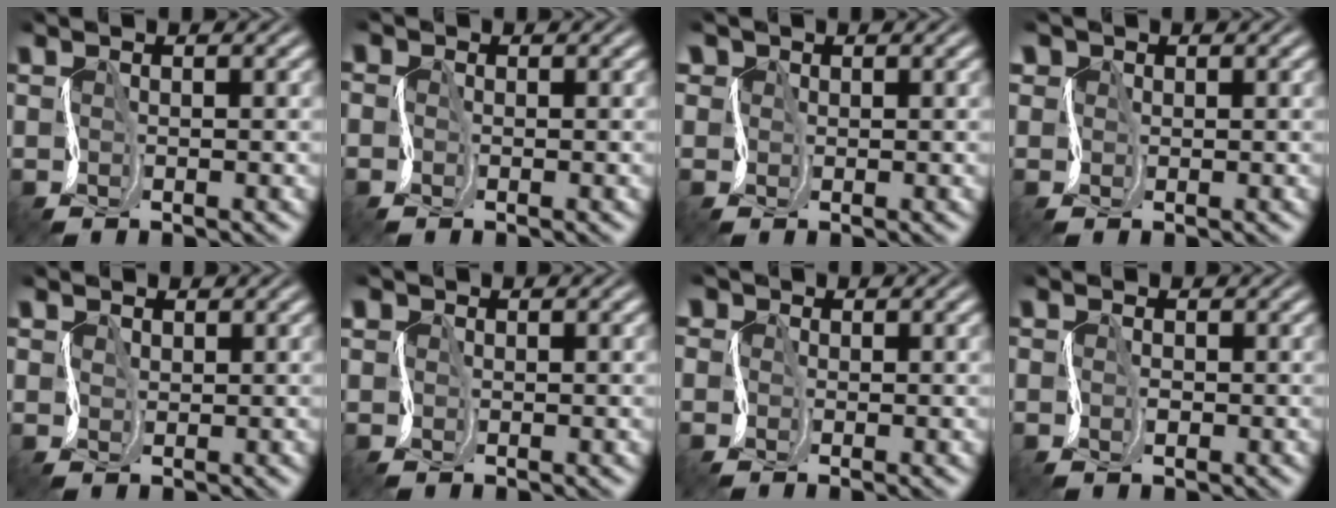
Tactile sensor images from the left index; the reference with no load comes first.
{"total": 2.3, "force": [0.1, 2.0, 1.1], "torque": [-0.011, 0.010, -0.023]}
{"total": 3.2, "force": [1.4, 2.7, 1.1], "torque": [-0.014, 0.015, -0.002]}
{"total": 2.9, "force": [1.2, 2.4, 0.9], "torque": [-0.008, 0.013, -0.002]}
{"total": 1.8, "force": [1.2, 1.3, -0.2], "torque": [-0.010, 0.013, 0.008]}
{"total": 2.8, "force": [0.5, 2.4, 1.4], "torque": [-0.008, 0.012, -0.006]}
{"total": 5.2, "force": [0.9, 4.2, 2.9], "torque": [-0.035, 0.016, -0.022]}
{"total": 1.1, "force": [0.0, 1.1, 0.2], "torque": [-0.001, 0.005, -0.005]}